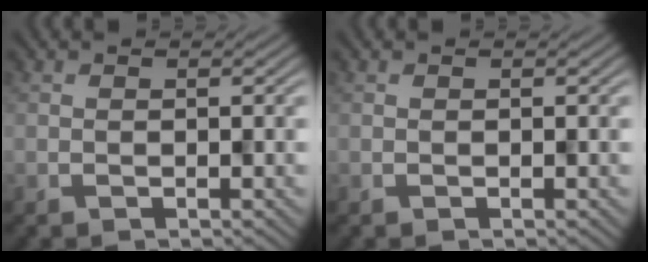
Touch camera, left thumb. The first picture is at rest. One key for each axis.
{"total": 0.0}